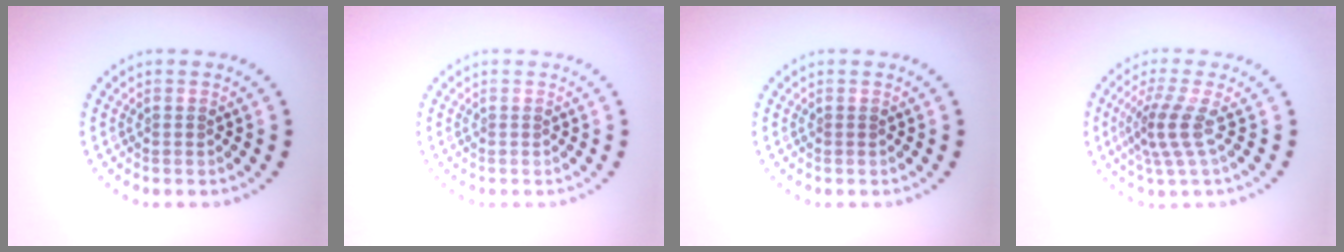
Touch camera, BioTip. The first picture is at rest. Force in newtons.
{"total": 0.0}
{"total": 0.0}
{"total": 3.1, "press": 2.2, "slide": 2.2}